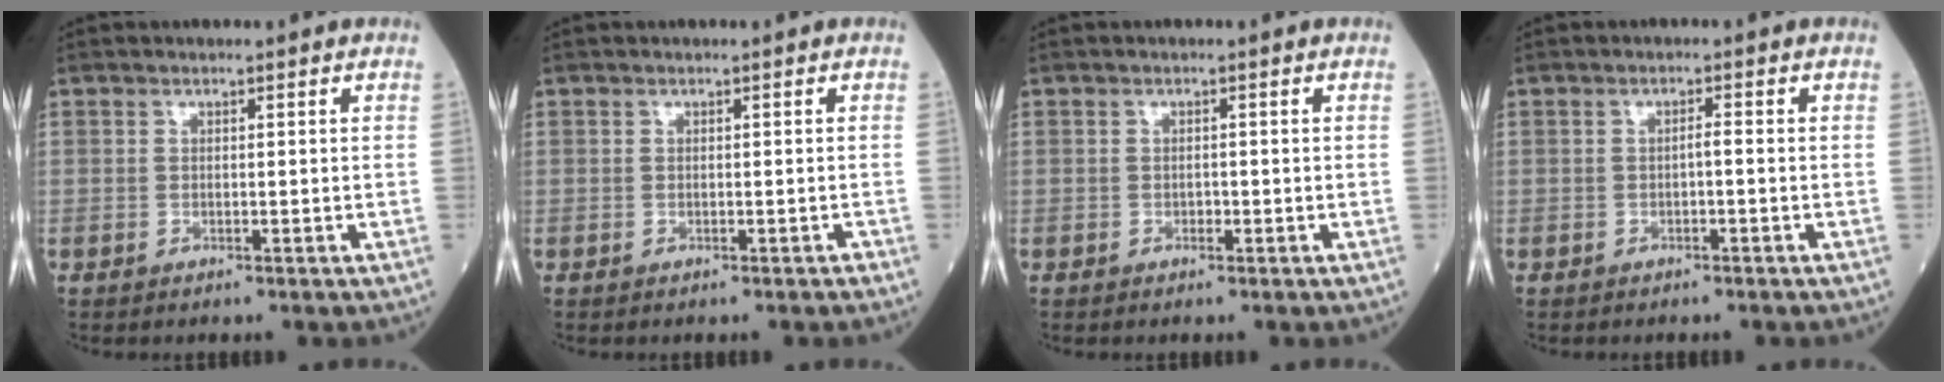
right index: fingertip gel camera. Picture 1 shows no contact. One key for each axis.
{"total": 0.0}
{"total": 0.8, "fx": -0.3, "fy": 0.5, "fz": 0.6, "tx": -0.012, "ty": 0.001, "tz": -0.005}
{"total": 1.1, "fx": -0.3, "fy": 0.1, "fz": 1.1, "tx": -0.016, "ty": 0.003, "tz": -0.005}